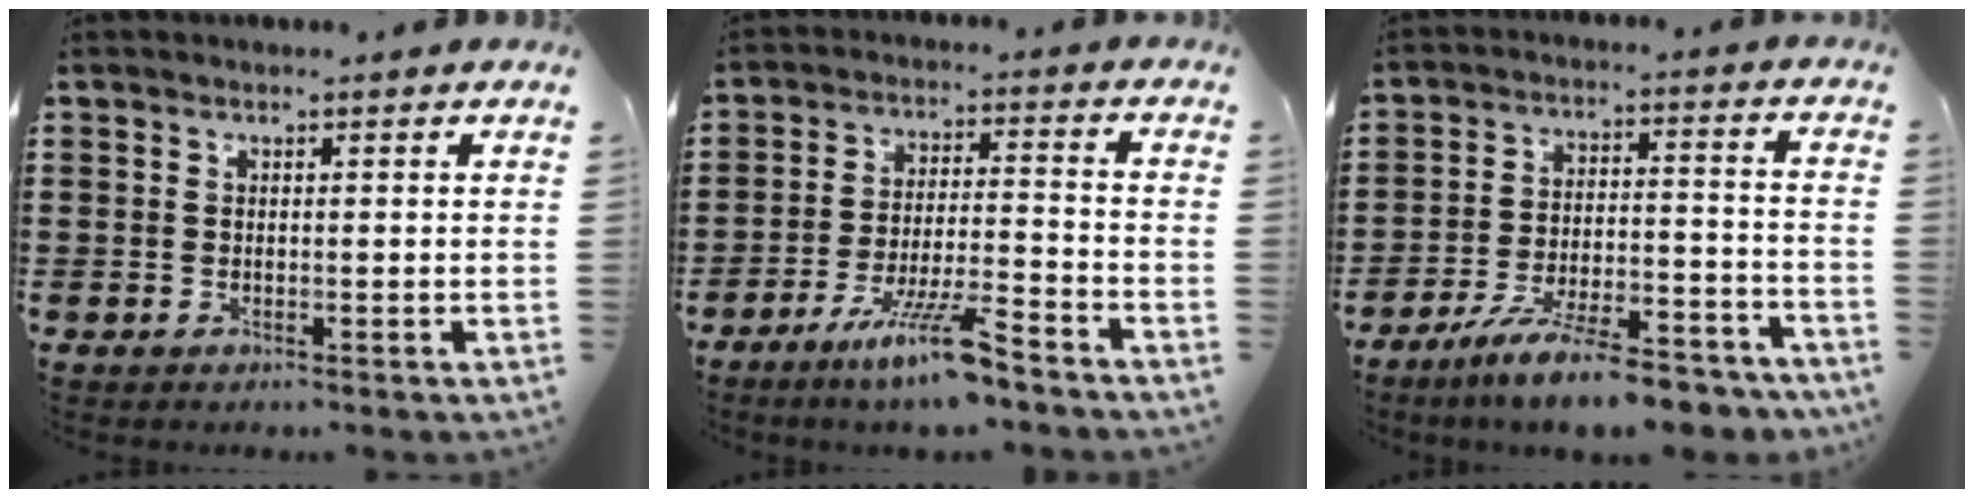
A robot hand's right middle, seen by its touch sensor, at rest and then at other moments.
{"total": 8.6, "force": [-6.4, 0.4, 5.7], "torque": [-0.114, -0.007, -0.121]}
{"total": 10.6, "force": [-9.1, 0.9, 5.4], "torque": [-0.085, 0.021, -0.172]}